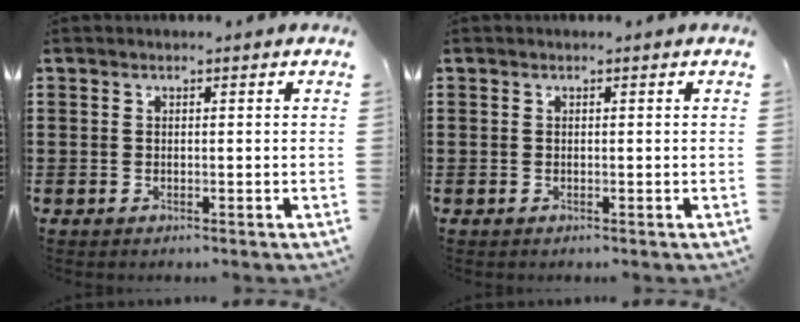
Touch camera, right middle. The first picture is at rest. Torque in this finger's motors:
{"motor_torque": [-0.70, 0.67, 0.00, -0.01]}